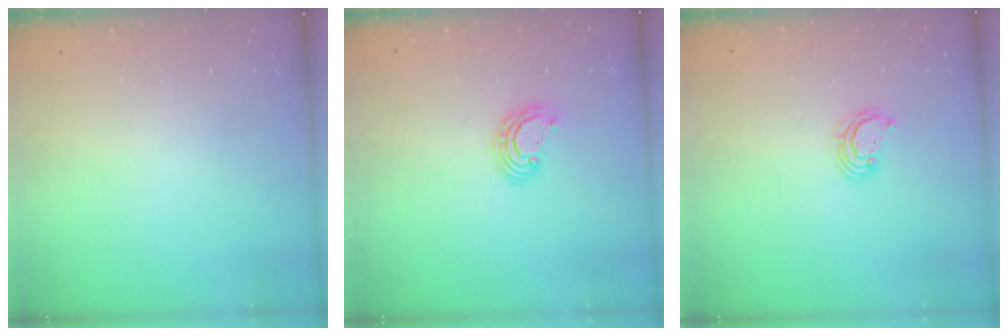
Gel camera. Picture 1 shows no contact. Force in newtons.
{"total": 5.6, "press": 5.6, "slide": 0.2}
{"total": 2.9, "press": 2.9, "slide": 0.3}